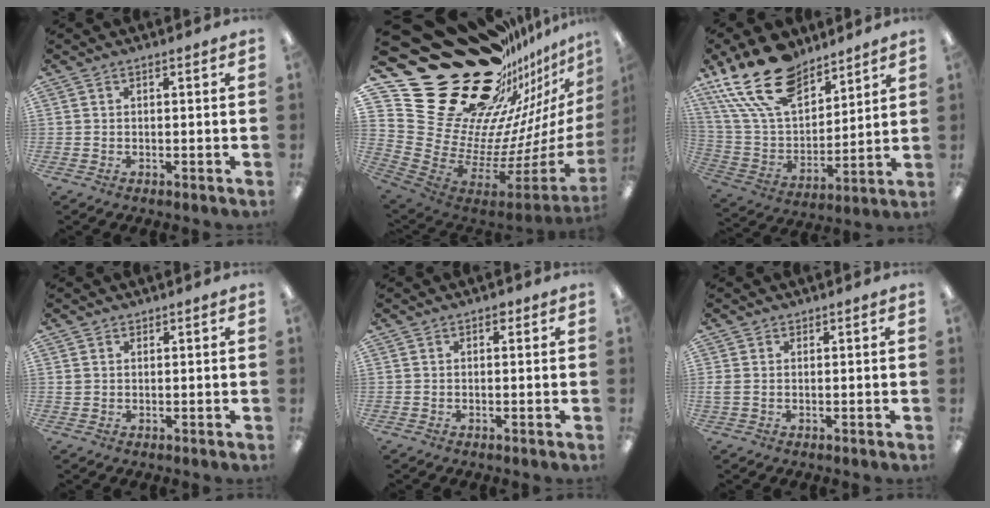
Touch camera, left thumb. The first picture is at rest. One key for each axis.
{"total": 37.3, "fx": 22.6, "fy": 21.7, "fz": 20.3, "tx": -0.249, "ty": -0.227, "tz": 0.501}
{"total": 21.5, "fx": 14.8, "fy": 10.9, "fz": 11.2, "tx": -0.240, "ty": -0.074, "tz": 0.271}
{"total": 1.3, "fx": 0.9, "fy": 0.9, "fz": 0.1, "tx": -0.003, "ty": 0.003, "tz": 0.016}
{"total": 0.9, "fx": 0.5, "fy": 0.5, "fz": 0.4, "tx": -0.002, "ty": 0.000, "tz": 0.007}
{"total": 1.5, "fx": 0.5, "fy": 1.0, "fz": 1.0, "tx": -0.020, "ty": 0.003, "tz": 0.009}